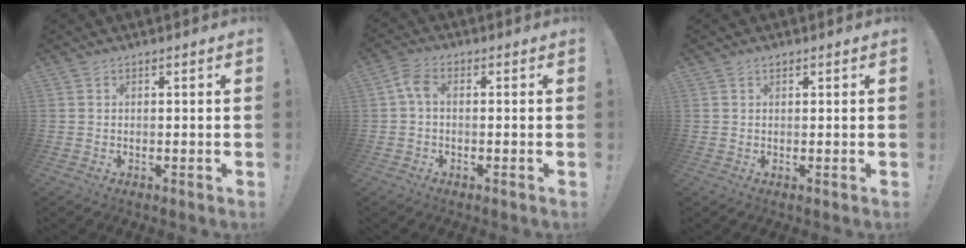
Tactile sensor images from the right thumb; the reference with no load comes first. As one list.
[{"total": 4.2, "force": [0.1, 2.2, 3.5], "torque": [-0.072, 0.008, 0.002]}, {"total": 0.6, "force": [0.4, 0.3, 0.2], "torque": [-0.003, 0.000, 0.008]}]